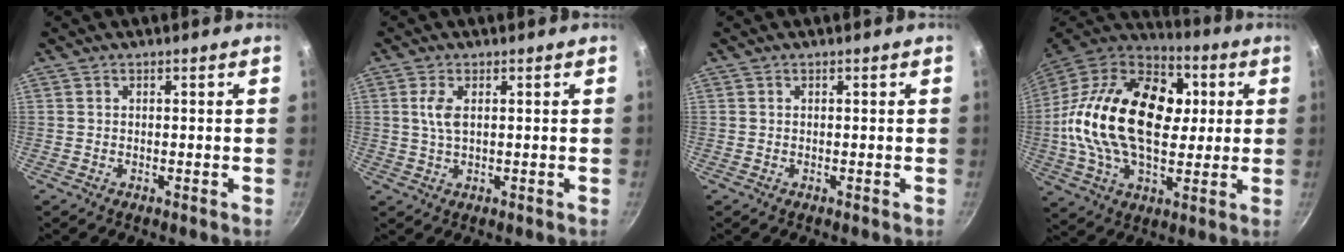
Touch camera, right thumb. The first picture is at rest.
{"total": 3.4, "force": [0.9, 1.4, 3.0], "torque": [-0.064, -0.001, 0.018]}
{"total": 0.0}
{"total": 30.1, "force": [3.1, 18.9, 23.2], "torque": [-0.396, 0.025, 0.039]}